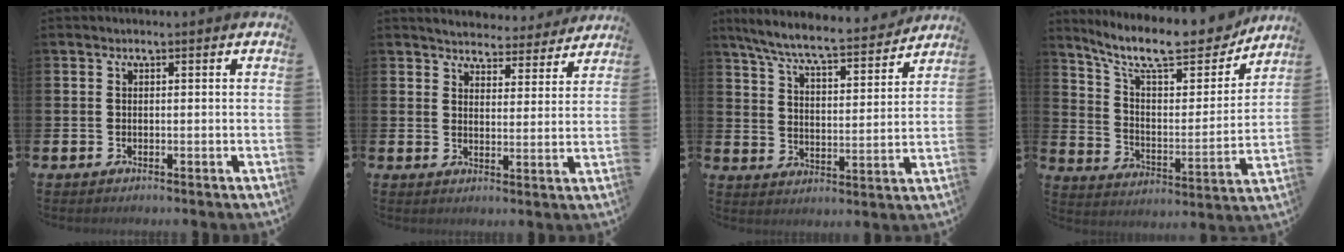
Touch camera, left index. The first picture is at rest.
{"total": 4.7, "force": [4.6, 0.9, 0.0], "torque": [-0.007, -0.039, 0.078]}
{"total": 7.7, "force": [7.2, 0.7, 2.9], "torque": [-0.088, -0.048, 0.122]}
{"total": 11.8, "force": [10.3, 2.9, 5.0], "torque": [-0.128, -0.072, 0.178]}